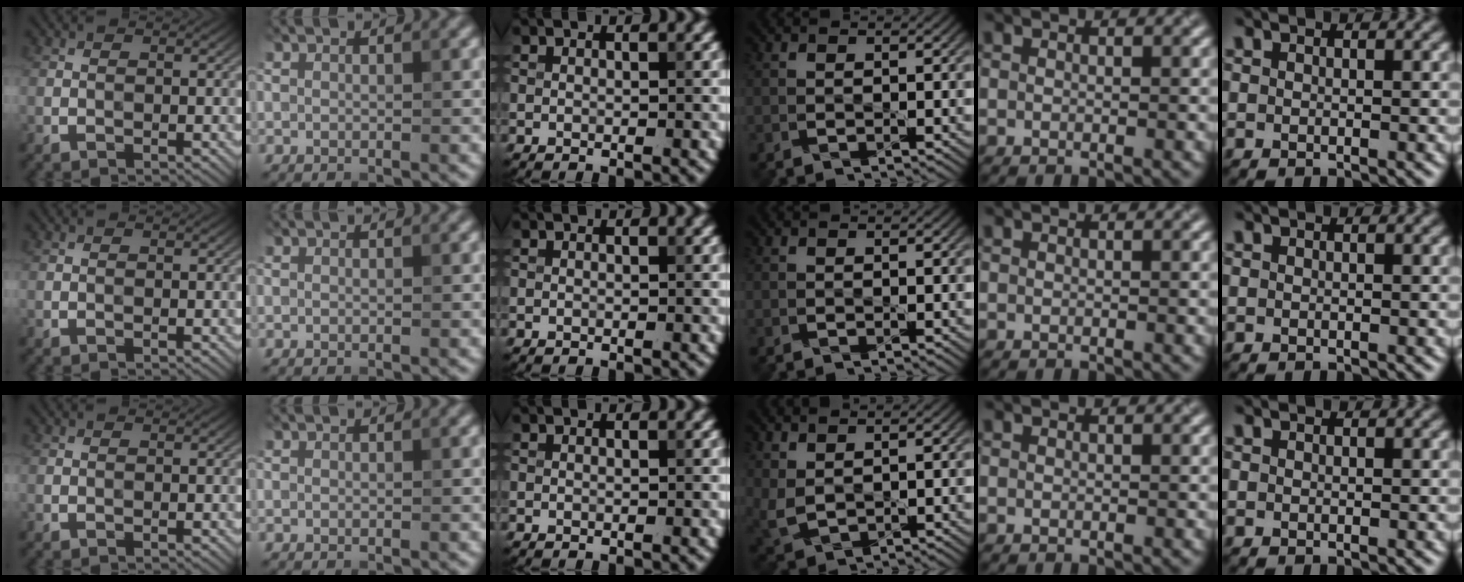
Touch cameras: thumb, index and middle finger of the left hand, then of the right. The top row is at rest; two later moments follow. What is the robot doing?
{"motion": "pour", "object": "kettle"}